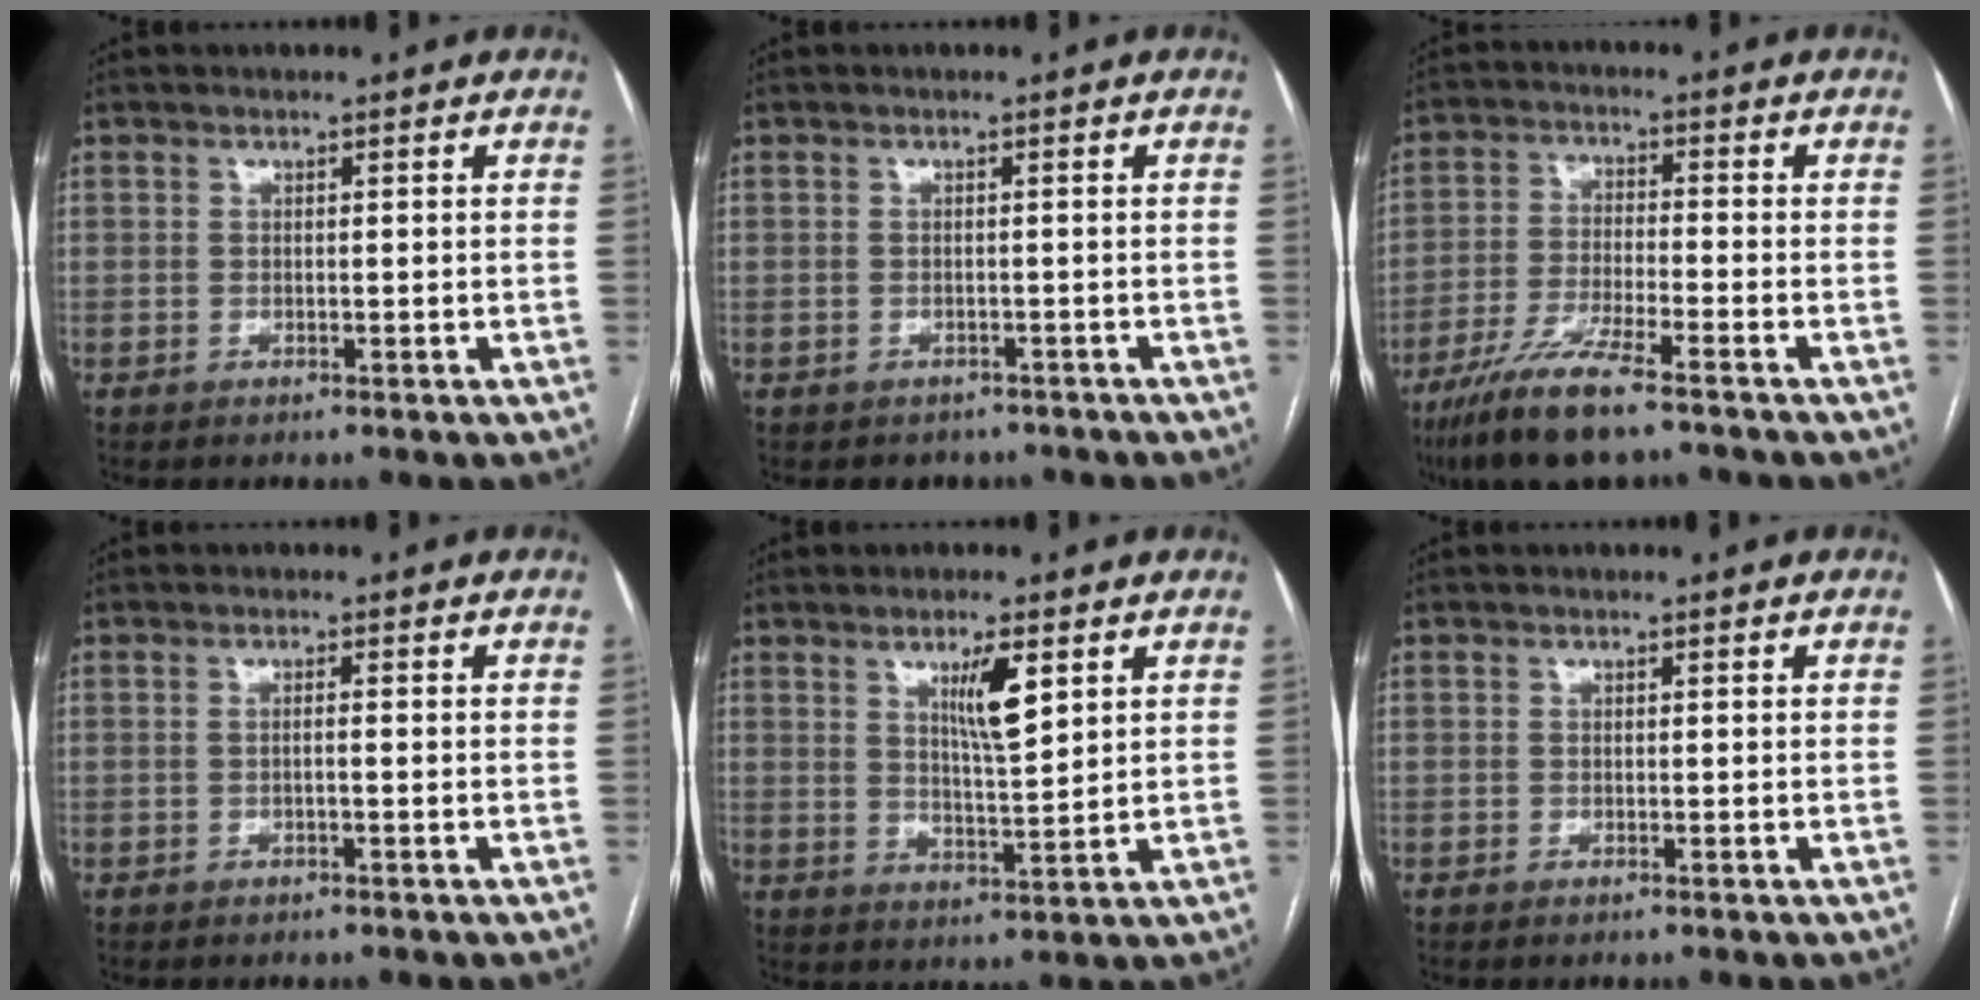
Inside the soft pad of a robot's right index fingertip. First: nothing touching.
{"total": 3.5, "force": [-2.8, 2.0, 0.1], "torque": [-0.002, 0.007, -0.036]}
{"total": 10.8, "force": [-7.6, 1.2, 7.5], "torque": [-0.150, -0.028, -0.141]}
{"total": 0.9, "force": [-0.3, -0.1, 0.8], "torque": [-0.012, 0.002, -0.005]}
{"total": 6.1, "force": [2.8, 0.8, 5.4], "torque": [-0.093, -0.006, 0.050]}
{"total": 0.0}